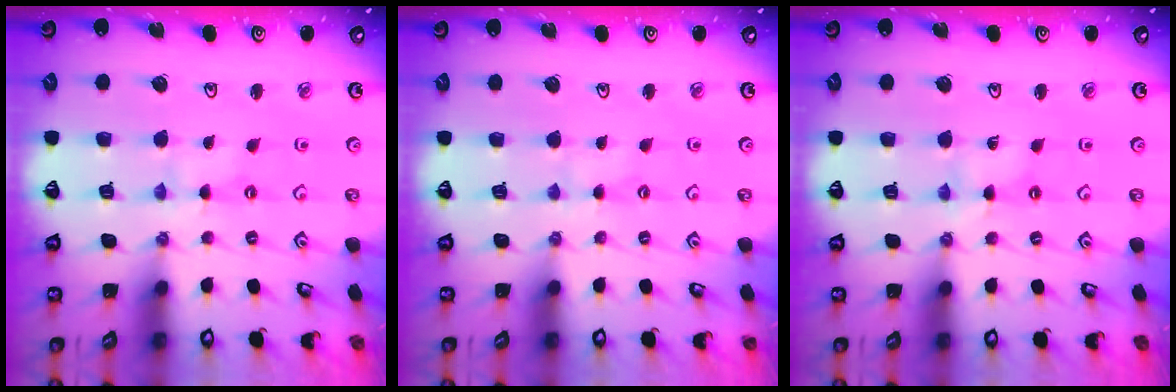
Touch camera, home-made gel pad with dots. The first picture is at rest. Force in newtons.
{"total": 0.9, "press": 0.9, "slide": 0.1}
{"total": 1.3, "press": 1.3, "slide": 0.3}